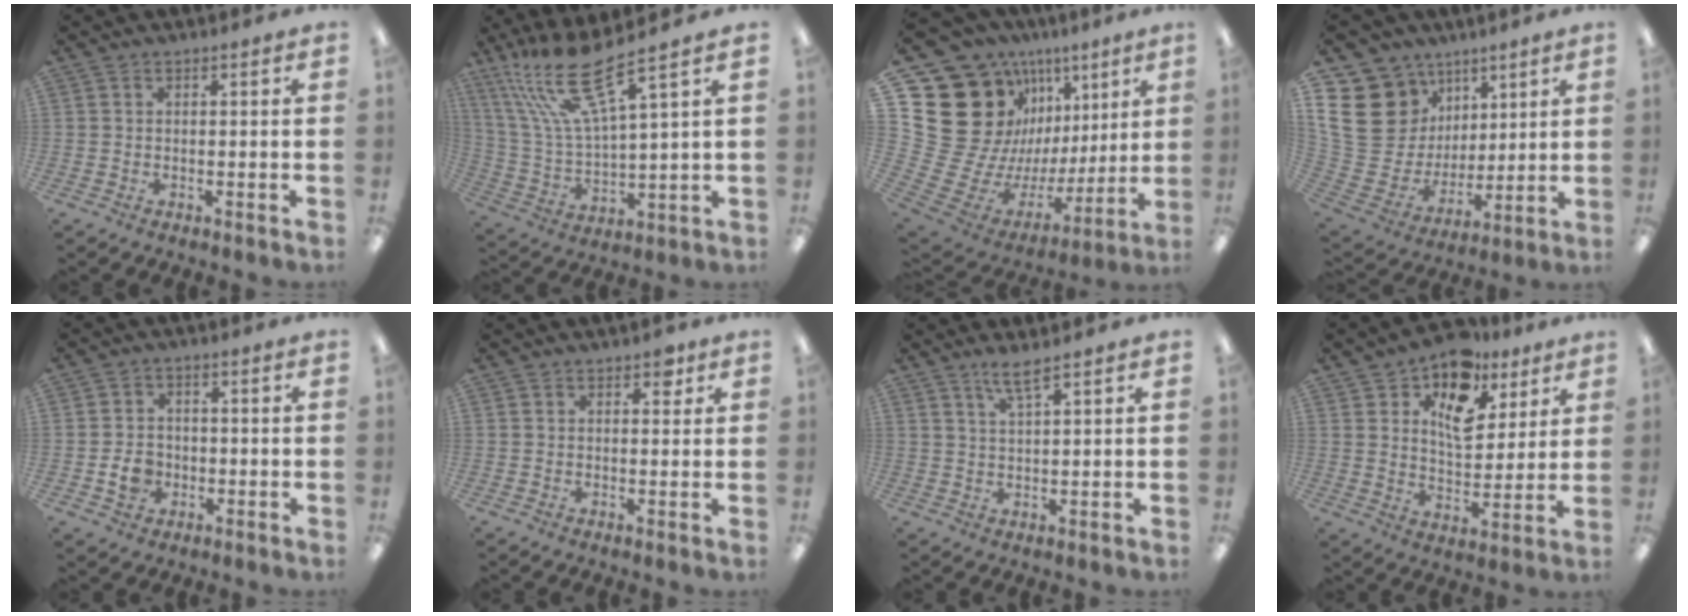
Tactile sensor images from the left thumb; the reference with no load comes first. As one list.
[{"total": 17.8, "force": [12.1, 3.4, 12.6], "torque": [-0.268, -0.056, 0.207]}, {"total": 26.3, "force": [9.0, 20.4, 14.0], "torque": [-0.255, -0.099, 0.224]}, {"total": 19.4, "force": [6.6, 16.3, 8.2], "torque": [-0.188, -0.042, 0.141]}, {"total": 5.4, "force": [-1.5, 4.5, 2.7], "torque": [-0.043, 0.007, -0.025]}, {"total": 3.1, "force": [1.7, 1.8, 1.9], "torque": [-0.008, -0.008, 0.022]}, {"total": 3.8, "force": [3.0, 0.3, 2.3], "torque": [-0.053, -0.007, 0.054]}, {"total": 14.1, "force": [8.0, 8.6, 7.8], "torque": [-0.115, -0.041, 0.143]}]